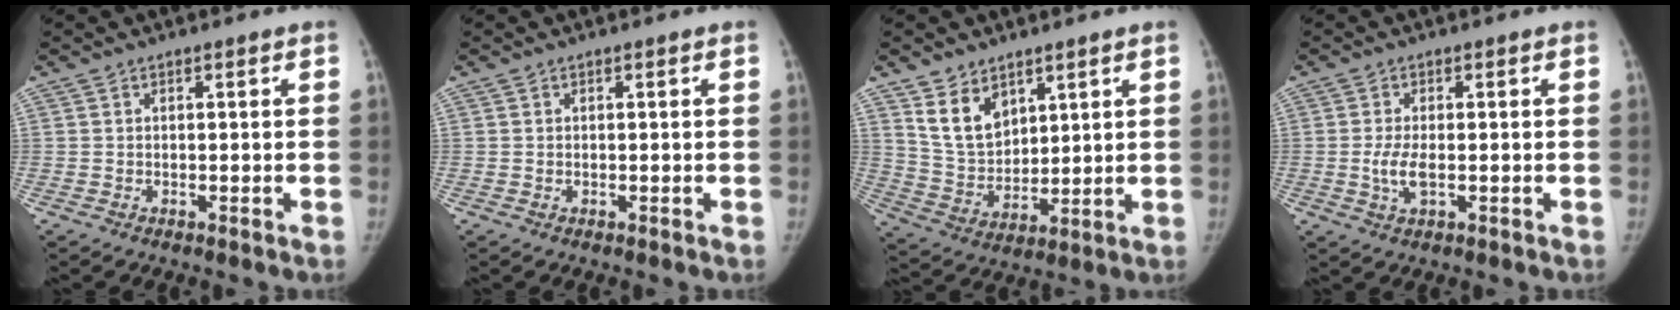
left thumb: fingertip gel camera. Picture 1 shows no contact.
{"total": 0.0}
{"total": 9.9, "force": [5.7, 6.4, 4.9], "torque": [-0.063, -0.038, 0.123]}
{"total": 3.9, "force": [-0.6, 1.7, 3.5], "torque": [-0.079, -0.005, -0.013]}